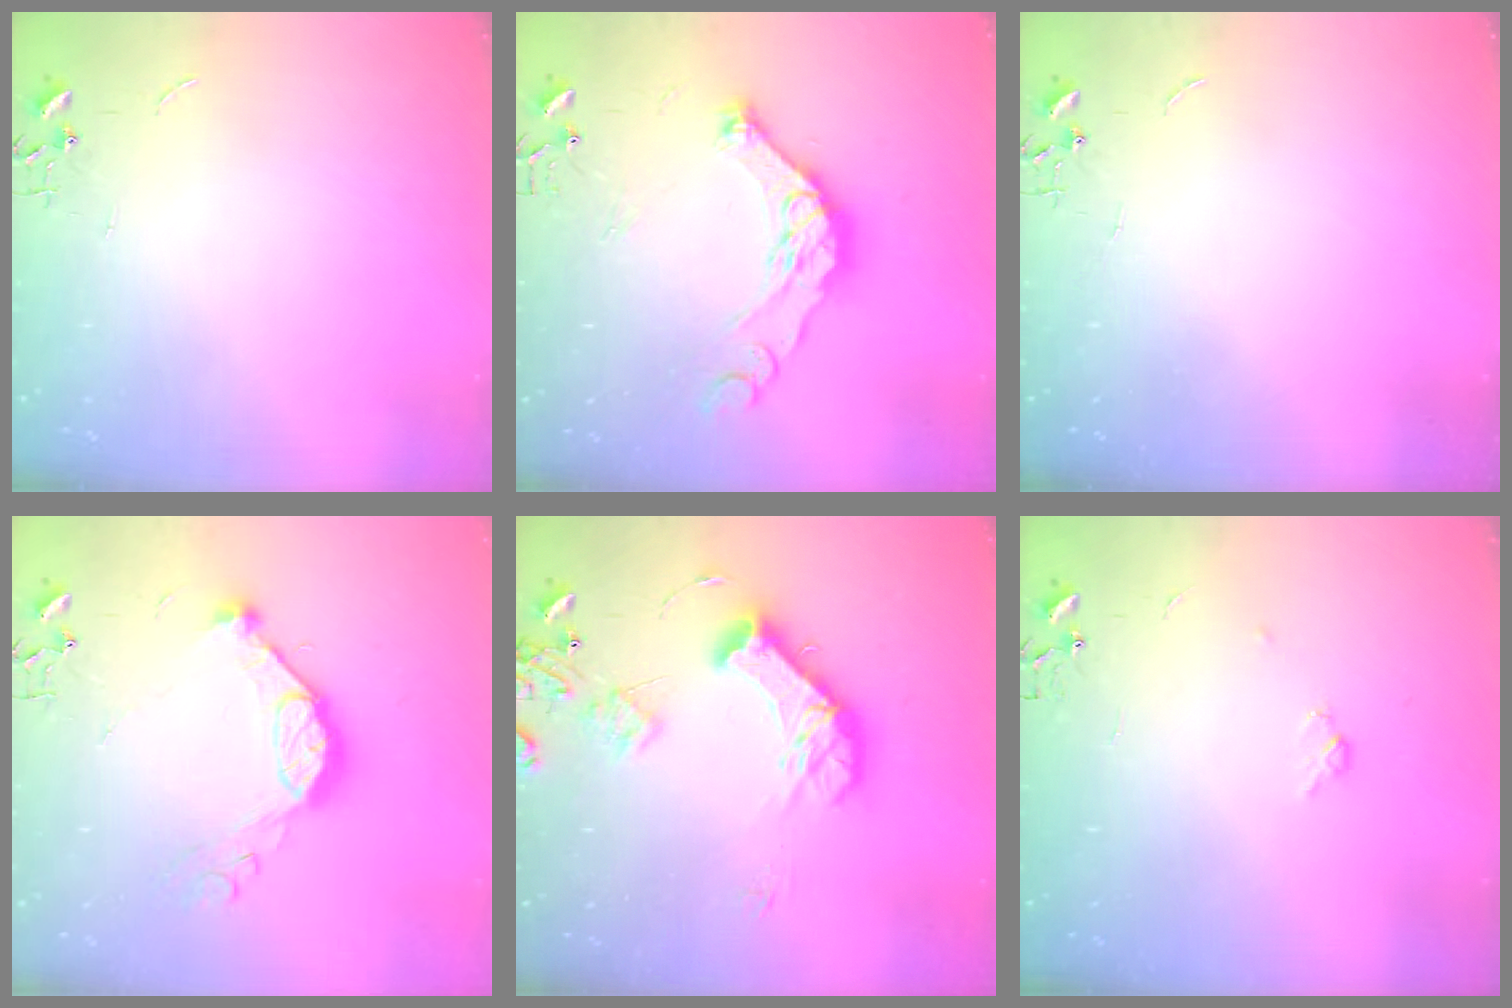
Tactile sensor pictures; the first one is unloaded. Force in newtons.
{"total": 15.1, "press": 15.0, "slide": 1.8}
{"total": 0.0}
{"total": 12.9, "press": 12.8, "slide": 1.2}
{"total": 16.4, "press": 16.2, "slide": 2.4}
{"total": 3.7, "press": 3.7, "slide": 0.6}